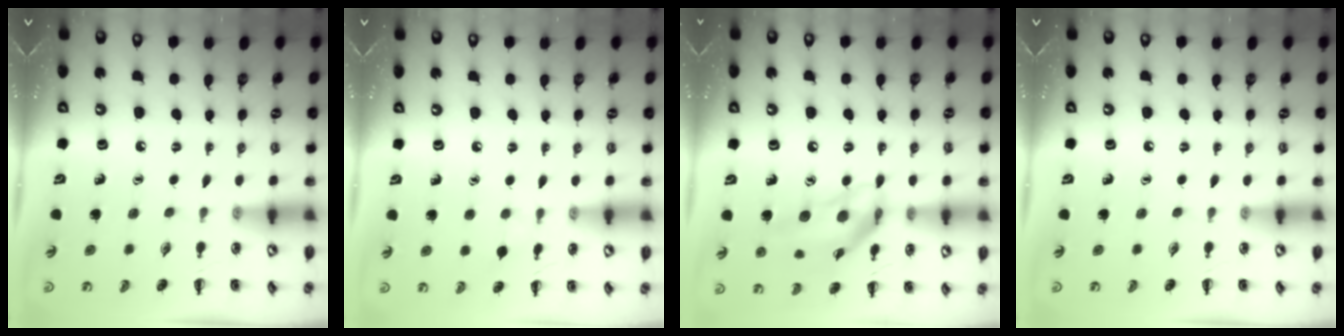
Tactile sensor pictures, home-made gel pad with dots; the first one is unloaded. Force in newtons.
{"total": 4.4, "press": 4.1, "slide": 1.7}
{"total": 16.5, "press": 16.1, "slide": 3.4}
{"total": 0.0}